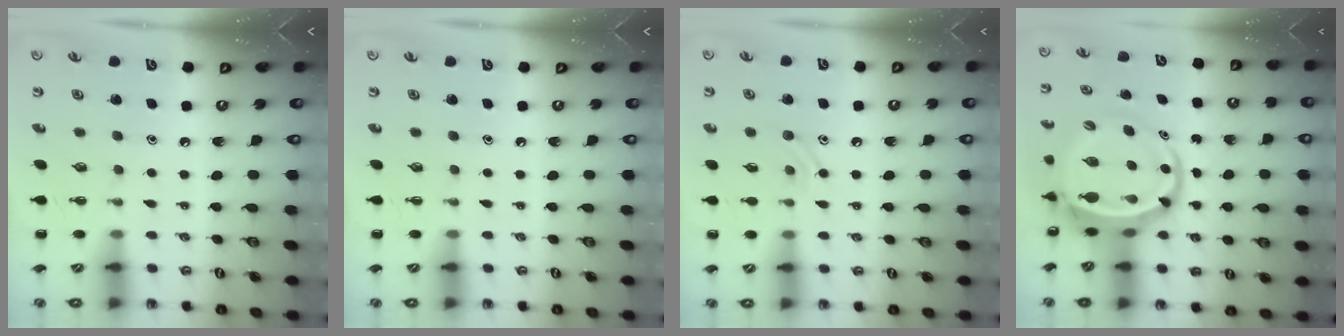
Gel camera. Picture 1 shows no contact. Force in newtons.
{"total": 0.0}
{"total": 8.0, "press": 7.8, "slide": 1.4}
{"total": 7.9, "press": 7.5, "slide": 2.5}